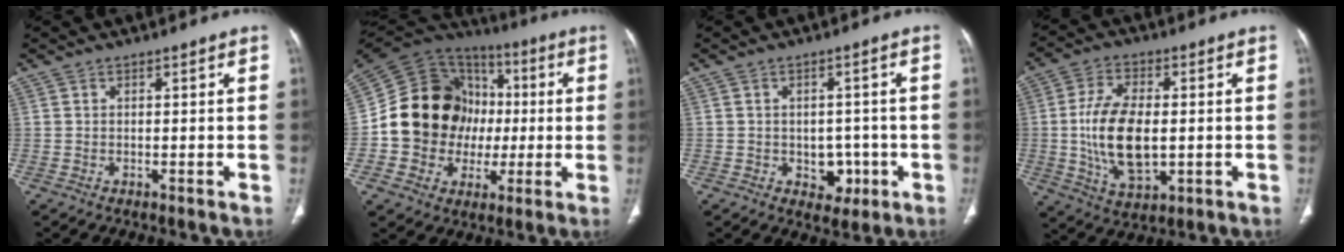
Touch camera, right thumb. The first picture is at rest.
{"total": 21.4, "force": [-0.4, 18.1, 11.4], "torque": [-0.162, 0.037, 0.000]}
{"total": 5.2, "force": [-1.5, 4.2, 2.8], "torque": [-0.005, 0.011, -0.011]}
{"total": 13.9, "force": [-0.8, 7.4, 11.8], "torque": [-0.221, -0.005, -0.007]}